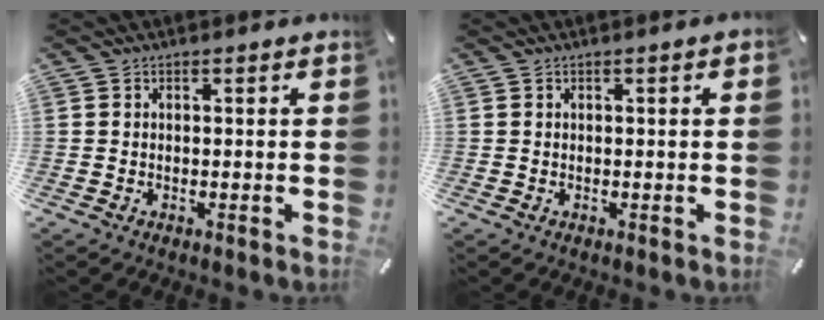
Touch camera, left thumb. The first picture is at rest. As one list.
[{"total": 1.0, "force": [0.2, 0.1, 1.0], "torque": [-0.018, 0.000, 0.002]}]